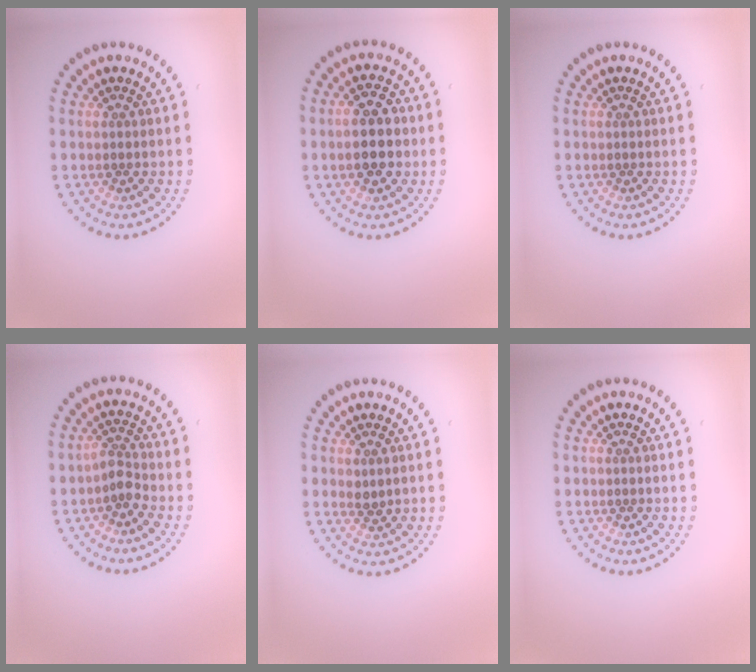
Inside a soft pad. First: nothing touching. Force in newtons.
{"total": 3.9, "press": 3.8, "slide": 0.4}
{"total": 0.0}
{"total": 1.9, "press": 1.4, "slide": 1.3}
{"total": 1.0, "press": 0.9, "slide": 0.4}
{"total": 0.0}